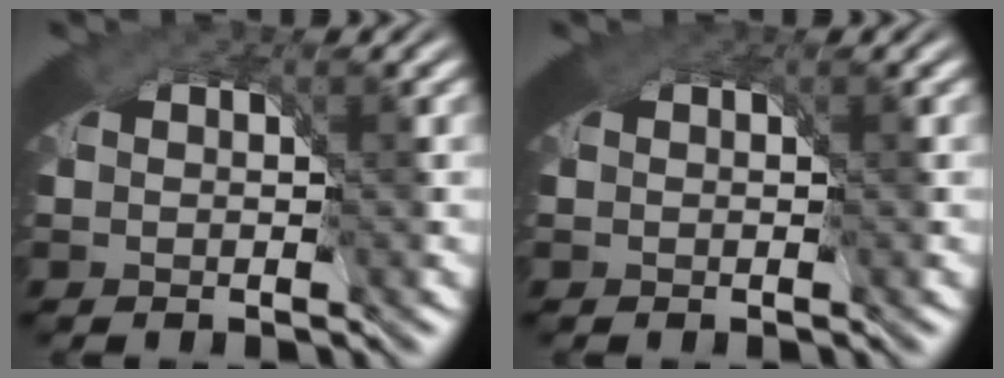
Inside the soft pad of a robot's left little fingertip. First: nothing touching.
{"total": 0.0}